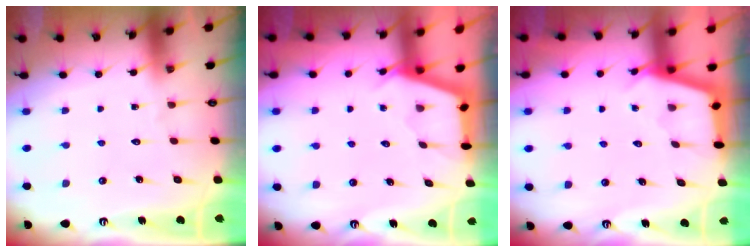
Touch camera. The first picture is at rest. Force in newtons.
{"total": 2.9, "press": 2.8, "slide": 0.3}
{"total": 2.8, "press": 2.8, "slide": 0.3}